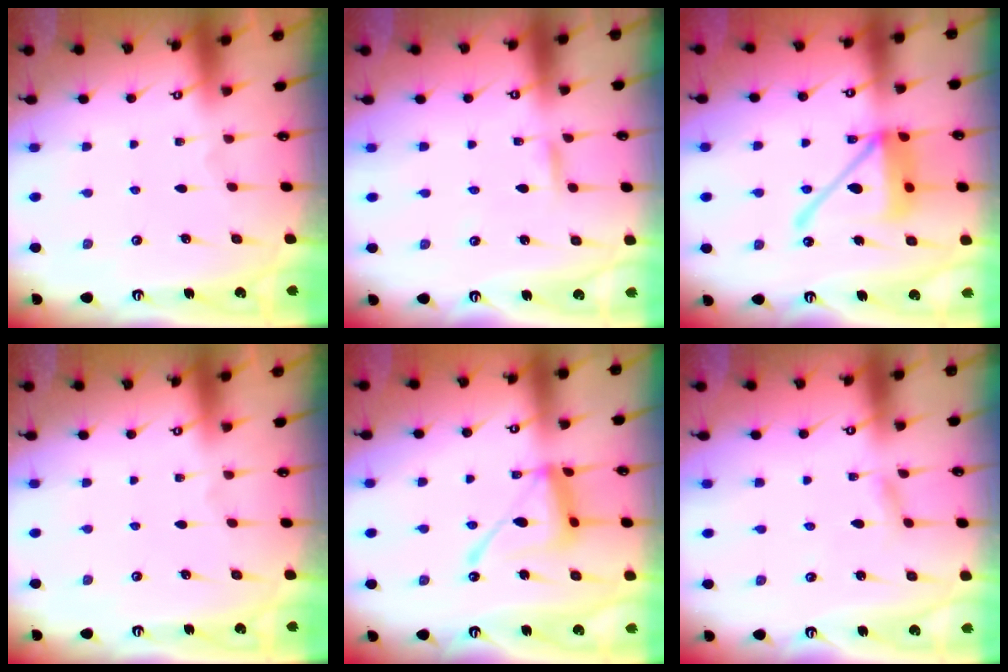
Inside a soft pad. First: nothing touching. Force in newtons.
{"total": 3.5, "press": 3.5, "slide": 0.4}
{"total": 16.3, "press": 16.2, "slide": 2.2}
{"total": 0.0}
{"total": 14.5, "press": 14.4, "slide": 1.3}
{"total": 2.3, "press": 2.3, "slide": 0.2}